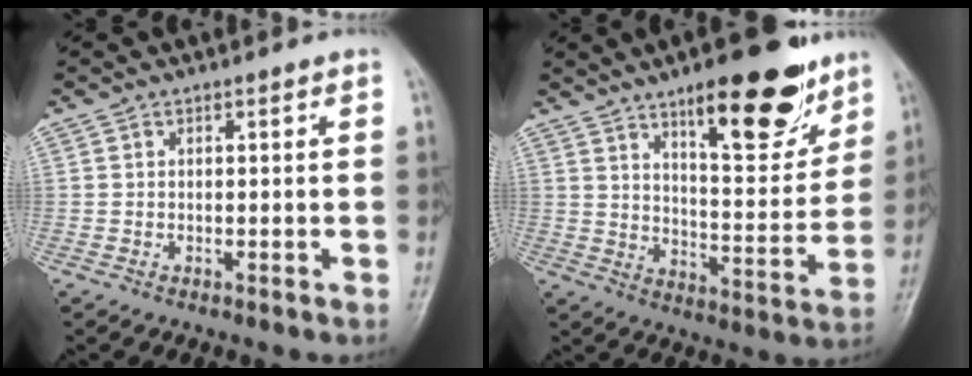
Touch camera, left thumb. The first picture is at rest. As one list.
[{"total": 18.1, "force": [11.4, 5.9, 12.8], "torque": [-0.140, -0.068, 0.177]}]